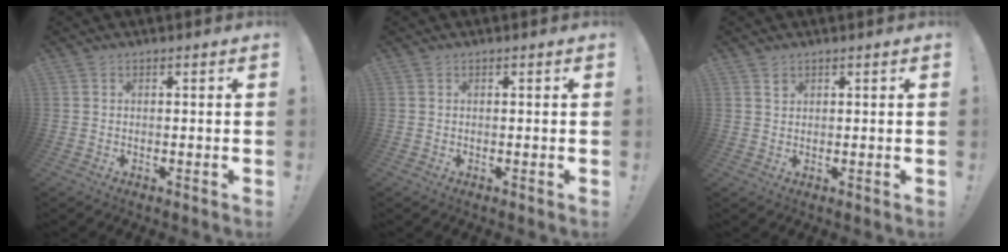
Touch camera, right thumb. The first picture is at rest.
{"total": 0.0}
{"total": 1.5, "force": [1.0, 1.0, 0.3], "torque": [0.002, -0.004, 0.018]}